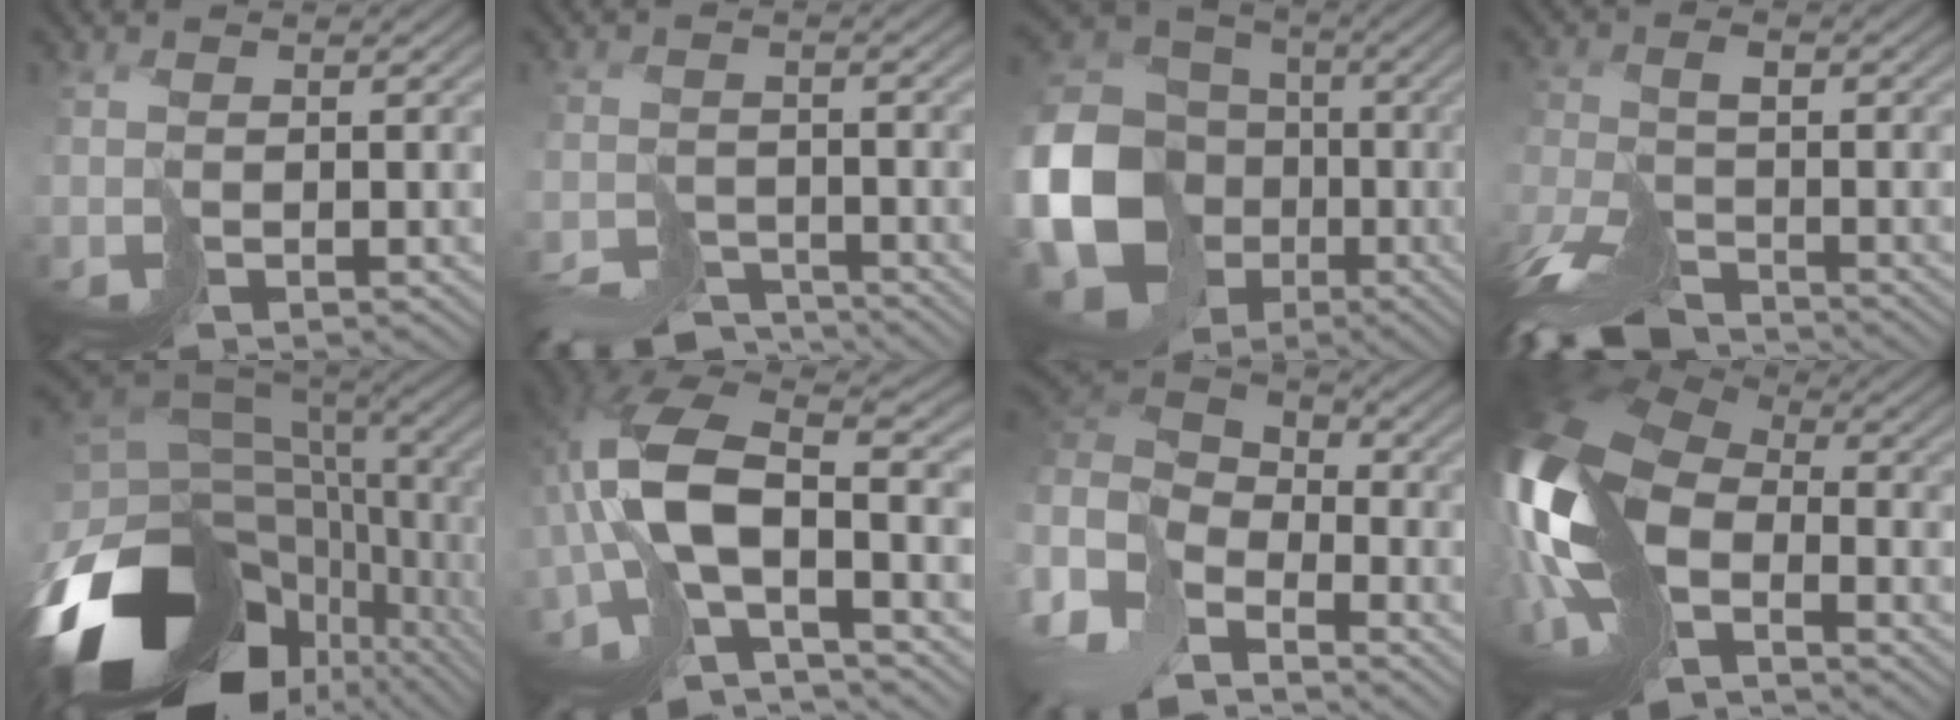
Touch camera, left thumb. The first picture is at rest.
{"total": 6.2, "force": [-5.9, 1.4, 1.1], "torque": [-0.015, -0.006, -0.107]}
{"total": 20.2, "force": [-5.2, 17.3, 9.0], "torque": [-0.246, -0.055, -0.103]}
{"total": 8.6, "force": [-6.9, 3.1, 4.2], "torque": [-0.086, -0.010, -0.137]}
{"total": 19.0, "force": [-8.0, 12.5, 11.9], "torque": [-0.266, -0.039, -0.095]}
{"total": 13.3, "force": [-3.2, 5.9, 11.5], "torque": [-0.254, -0.005, -0.059]}
{"total": 8.6, "force": [-1.7, 5.9, 6.0], "torque": [-0.167, 0.002, -0.042]}
{"total": 16.1, "force": [-3.3, 9.6, 12.5], "torque": [-0.318, -0.027, -0.052]}